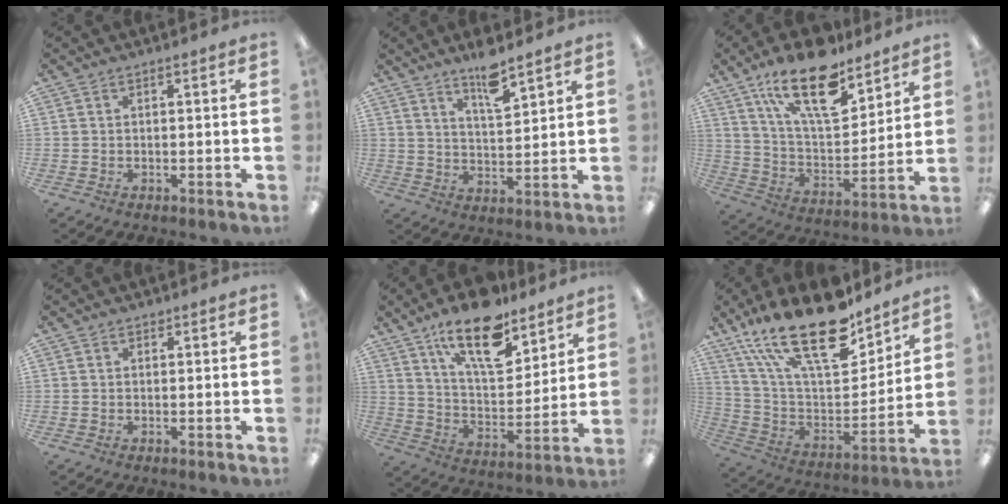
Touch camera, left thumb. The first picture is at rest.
{"total": 8.3, "force": [6.6, 2.0, 4.7], "torque": [-0.070, -0.043, 0.110]}
{"total": 20.9, "force": [13.8, 8.7, 13.0], "torque": [-0.212, -0.079, 0.238]}
{"total": 0.5, "force": [0.5, 0.3, 0.1], "torque": [-0.002, 0.002, 0.008]}
{"total": 18.3, "force": [12.6, 7.6, 10.9], "torque": [-0.175, -0.067, 0.213]}
{"total": 25.9, "force": [17.7, 10.0, 16.1], "torque": [-0.295, -0.108, 0.305]}